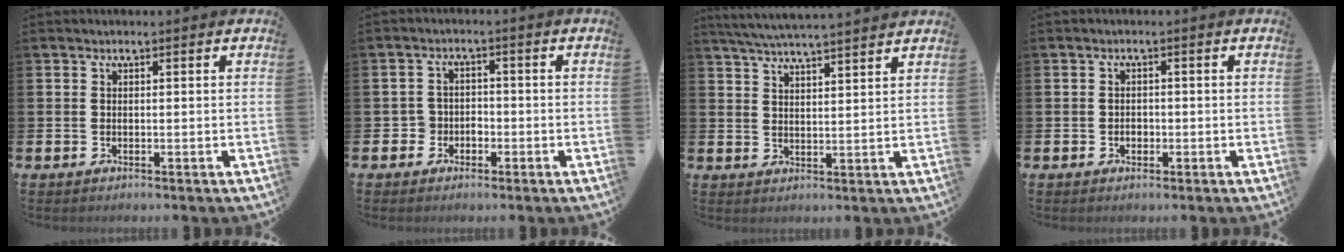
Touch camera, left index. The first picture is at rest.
{"total": 2.8, "force": [-1.6, 2.3, 0.1], "torque": [-0.018, 0.009, -0.036]}
{"total": 5.2, "force": [5.0, -0.3, 1.1], "torque": [-0.039, -0.024, 0.091]}
{"total": 1.2, "force": [-0.4, 1.0, 0.6], "torque": [-0.009, 0.004, -0.010]}